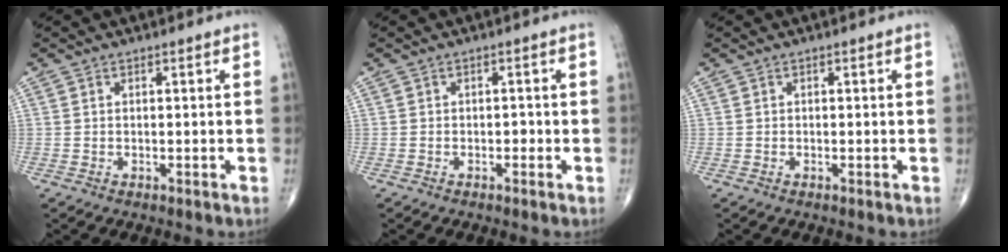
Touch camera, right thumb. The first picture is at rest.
{"total": 0.8, "force": [-0.4, 0.6, 0.5], "torque": [-0.001, 0.003, -0.009]}
{"total": 0.0}